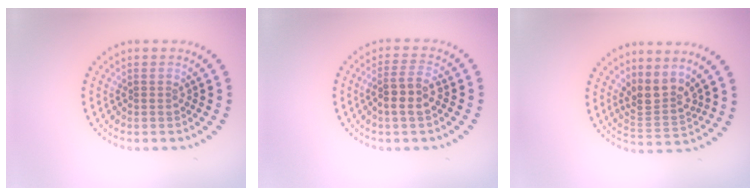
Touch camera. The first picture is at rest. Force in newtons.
{"total": 2.7, "press": 2.4, "slide": 1.1}
{"total": 2.9, "press": 2.2, "slide": 1.9}